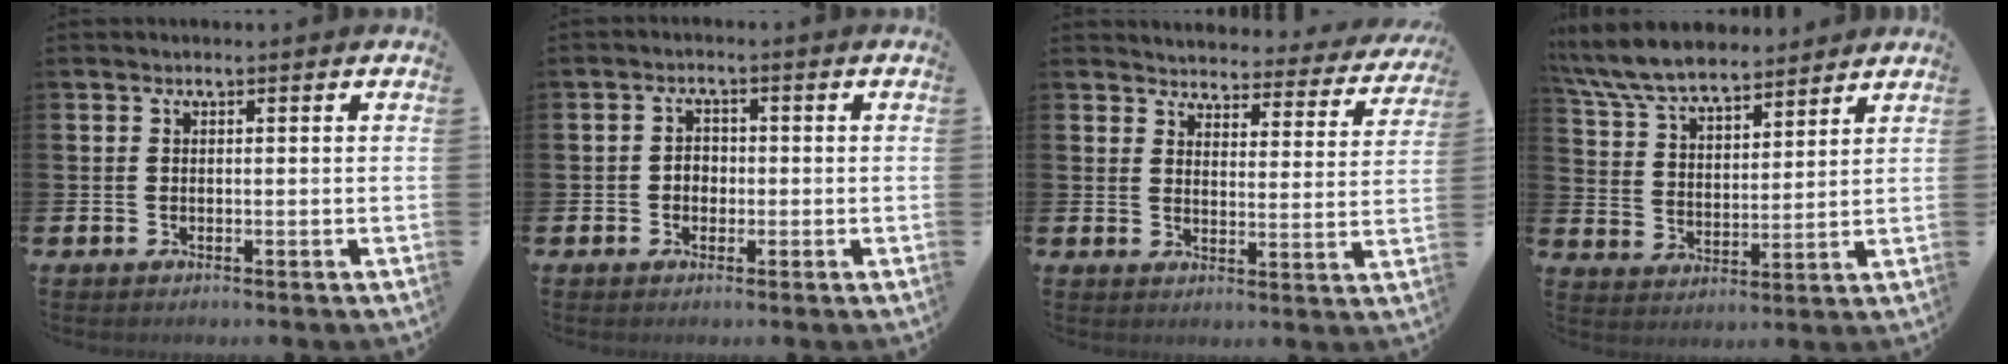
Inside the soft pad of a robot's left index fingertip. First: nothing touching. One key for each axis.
{"total": 2.1, "fx": -0.5, "fy": 1.8, "fz": 1.0, "tx": -0.012, "ty": 0.003, "tz": -0.015}
{"total": 3.5, "fx": 3.4, "fy": 0.8, "fz": 0.0, "tx": -0.016, "ty": -0.034, "tz": 0.052}
{"total": 8.4, "fx": 7.8, "fy": 2.0, "fz": 2.4, "tx": -0.085, "ty": -0.034, "tz": 0.144}